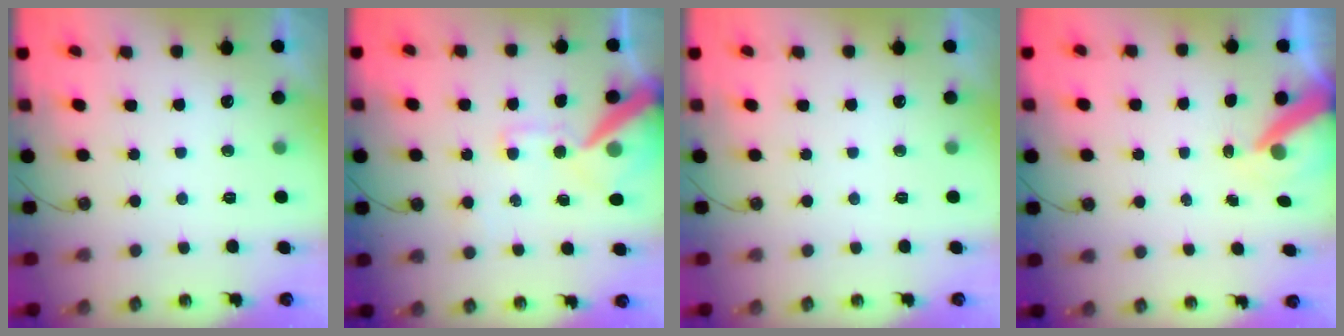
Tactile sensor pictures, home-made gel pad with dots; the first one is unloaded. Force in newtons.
{"total": 16.6, "press": 16.5, "slide": 2.2}
{"total": 0.0}
{"total": 8.7, "press": 8.7, "slide": 0.6}